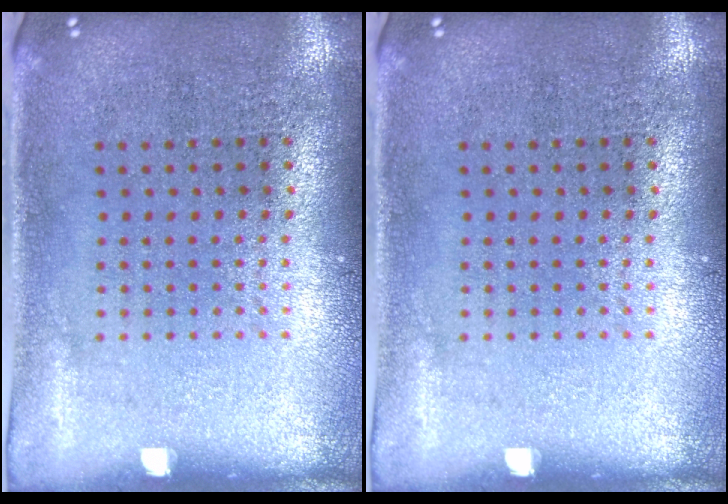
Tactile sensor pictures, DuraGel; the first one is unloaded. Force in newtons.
{"total": 0.0}